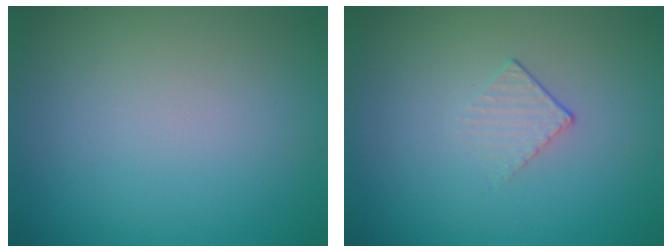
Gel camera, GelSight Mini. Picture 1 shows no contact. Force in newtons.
{"total": 1.2, "press": 0.5, "slide": 1.1}